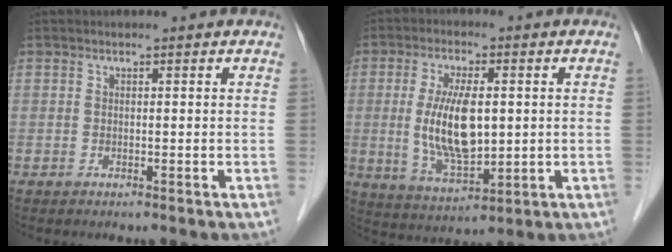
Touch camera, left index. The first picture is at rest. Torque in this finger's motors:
{"motor_torque": [2.13, -0.01, 0.74, 0.21]}